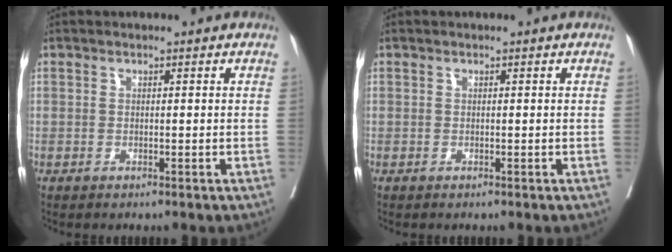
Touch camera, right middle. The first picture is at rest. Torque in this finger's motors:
{"motor_torque": [0.27, -0.21, 0.05, 0.00]}